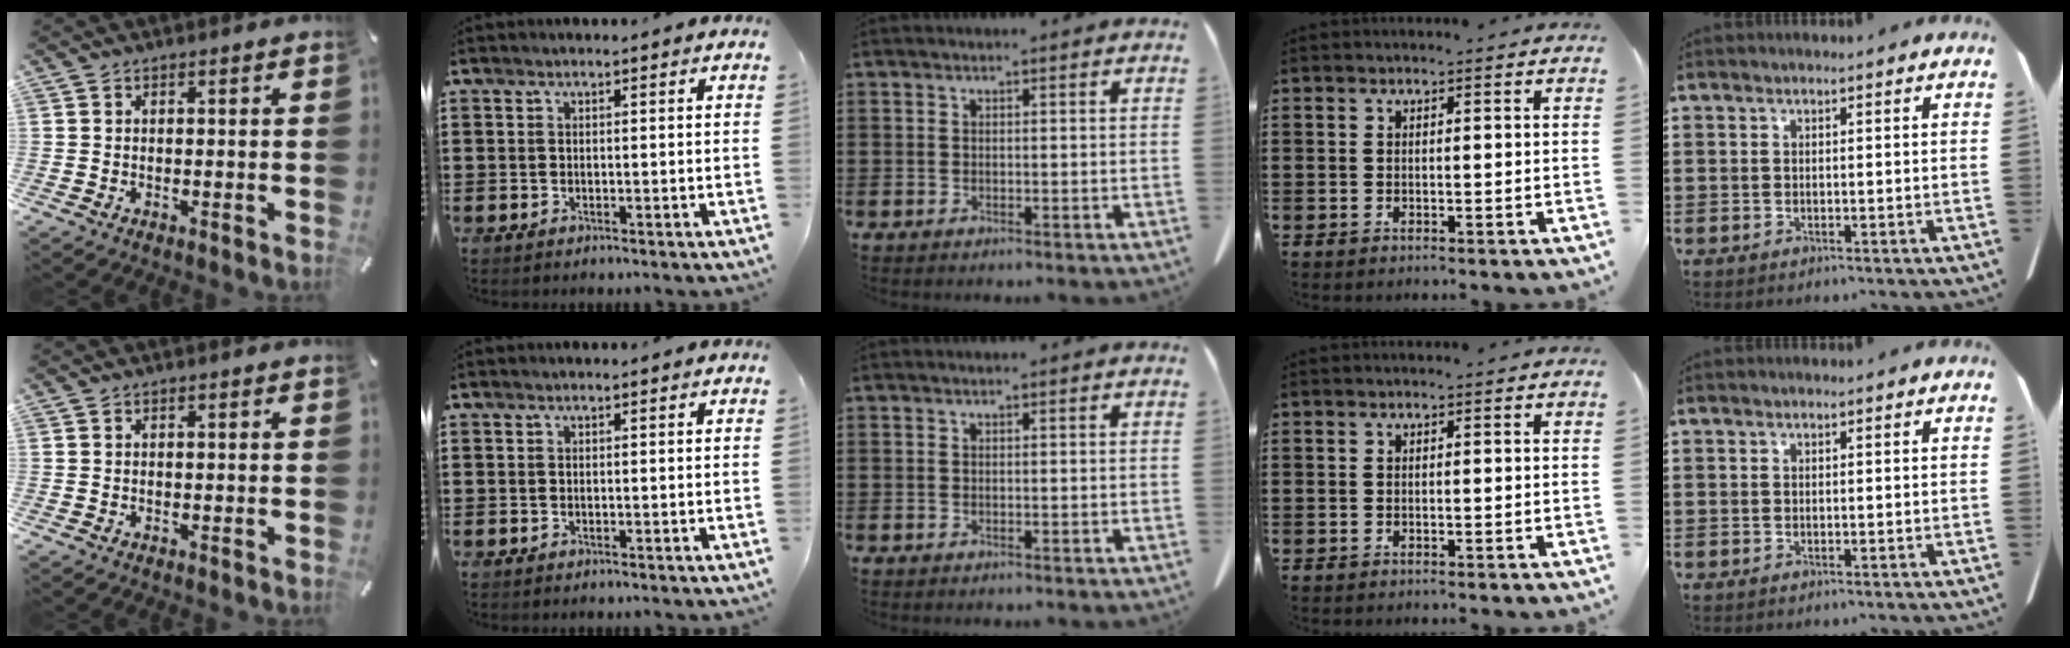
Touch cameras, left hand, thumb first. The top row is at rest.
{}